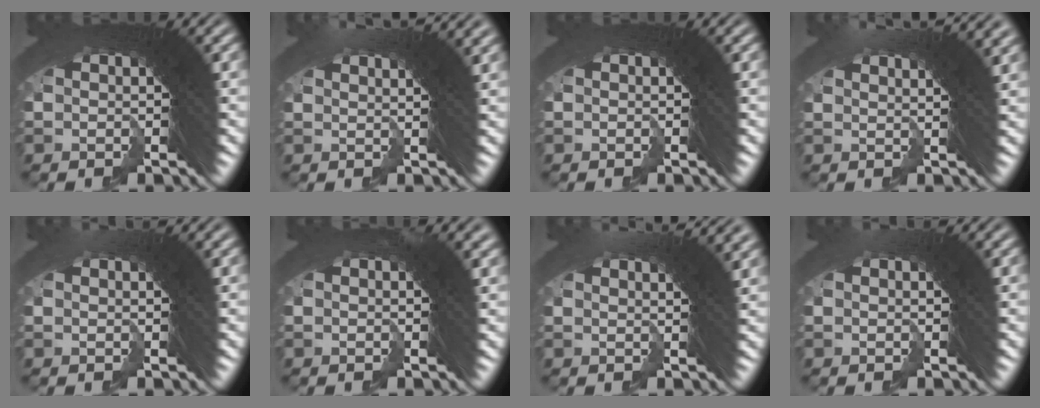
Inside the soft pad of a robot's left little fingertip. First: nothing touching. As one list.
[{"total": 4.1, "force": [3.0, -1.8, 2.1], "torque": [-0.027, 0.027, 0.046]}, {"total": 0.0}, {"total": 4.9, "force": [3.7, -1.3, 3.0], "torque": [-0.038, 0.028, 0.056]}, {"total": 2.3, "force": [0.9, -2.1, 0.1], "torque": [-0.007, 0.013, 0.016]}, {"total": 1.4, "force": [0.6, -0.3, 1.3], "torque": [-0.018, 0.010, 0.005]}, {"total": 4.6, "force": [3.1, -0.9, 3.3], "torque": [-0.041, 0.028, 0.046]}, {"total": 2.1, "force": [0.7, -1.9, -0.2], "torque": [-0.003, 0.010, 0.012]}]